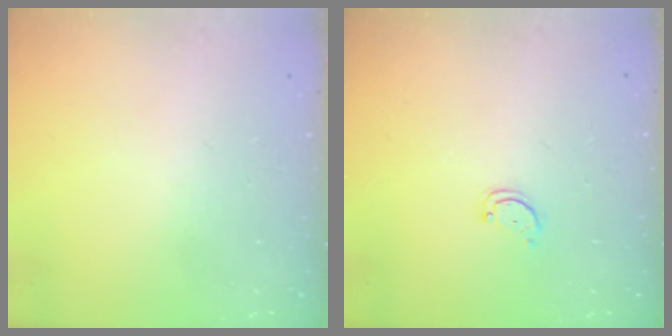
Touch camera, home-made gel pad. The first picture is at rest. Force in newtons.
{"total": 2.9, "press": 2.9, "slide": 0.4}